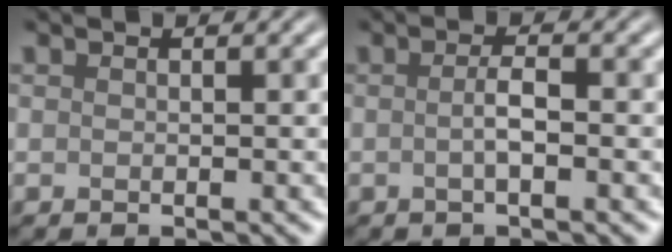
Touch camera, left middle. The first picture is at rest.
{"total": 1.8, "force": [-0.2, 0.3, 1.7], "torque": [-0.030, 0.005, -0.002]}